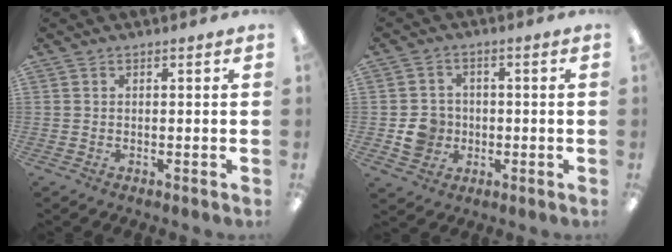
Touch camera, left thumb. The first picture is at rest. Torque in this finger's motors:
{"motor_torque": [0.21, 1.52, 0.22, -0.06, 0.06]}